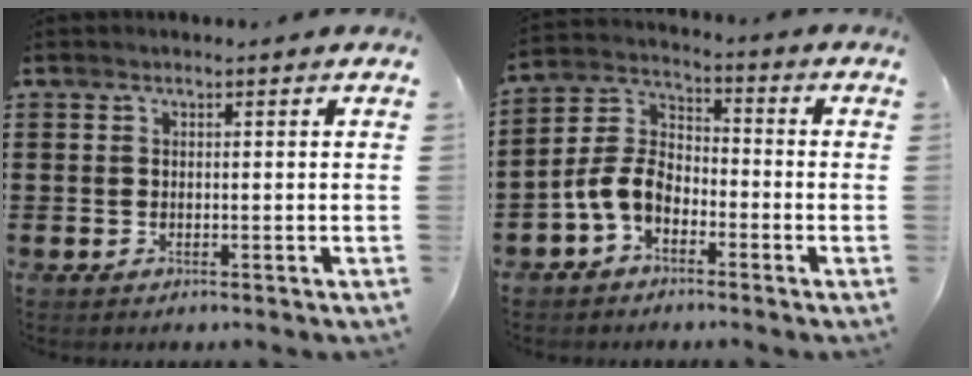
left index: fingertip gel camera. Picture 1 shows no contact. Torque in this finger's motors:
{"motor_torque": [1.33, 0.71, 0.50, 0.14]}